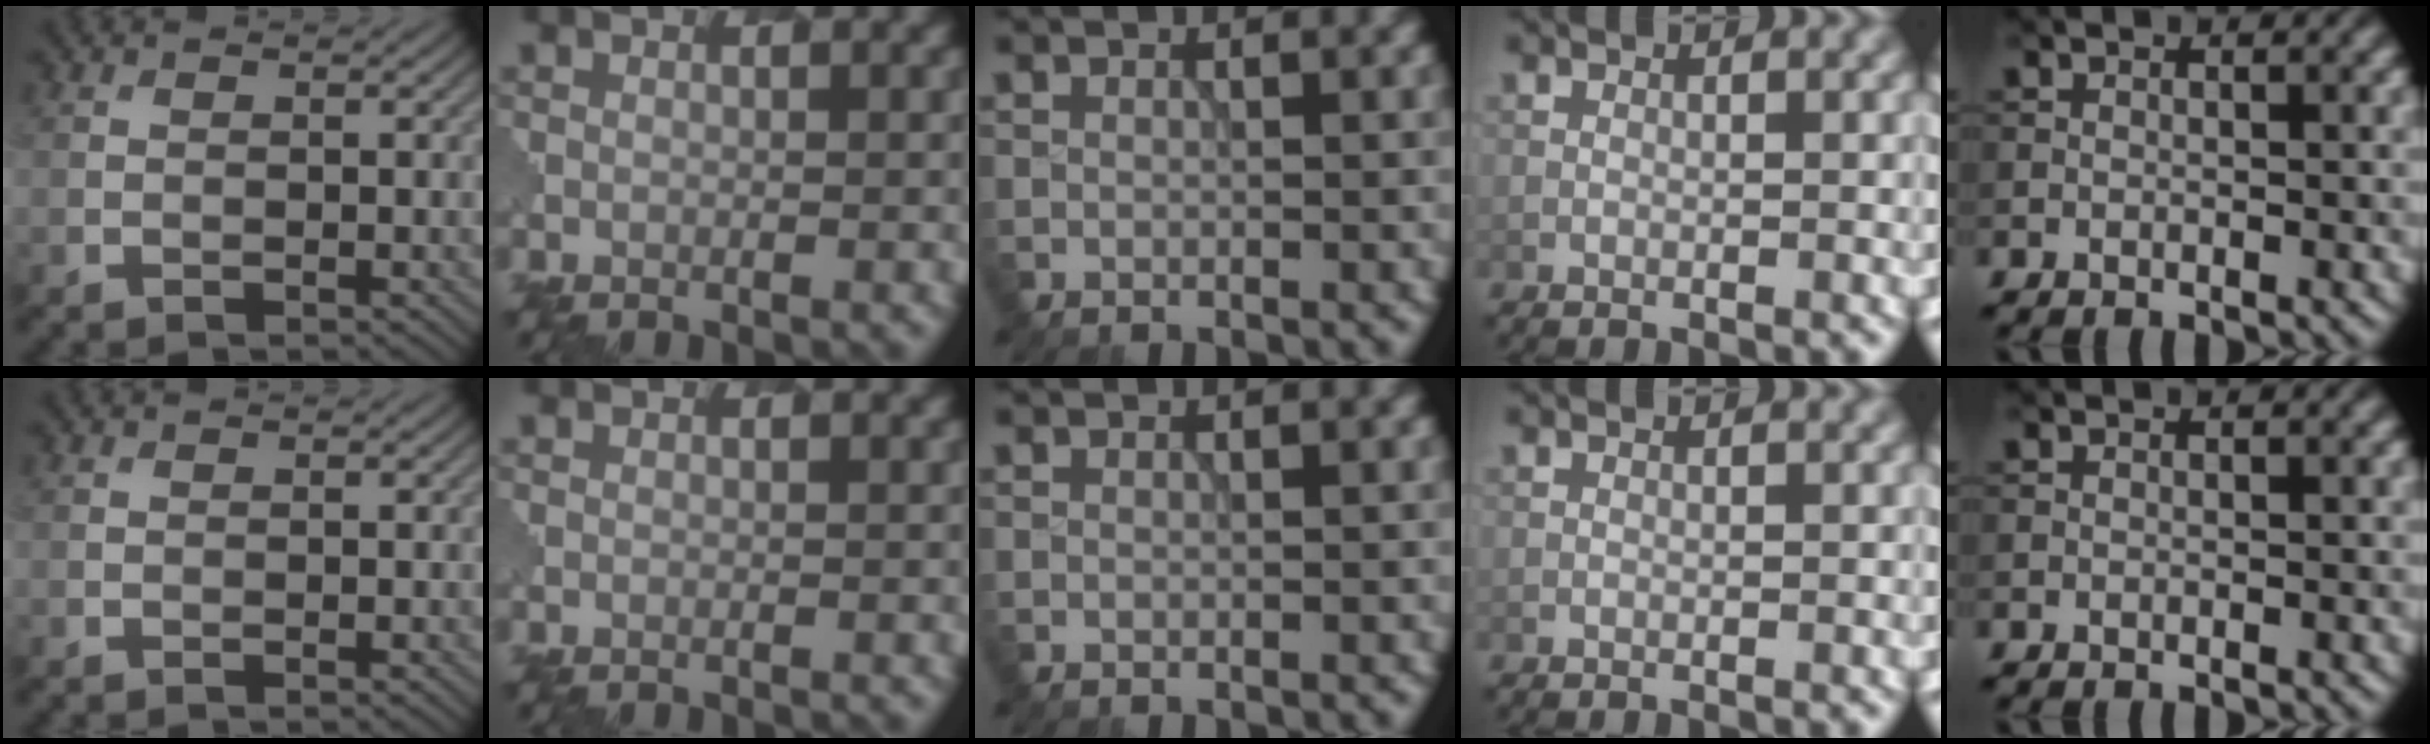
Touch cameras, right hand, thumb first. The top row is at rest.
{}